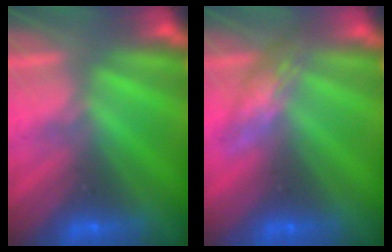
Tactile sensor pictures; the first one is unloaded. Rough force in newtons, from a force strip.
{"total": 2.5}